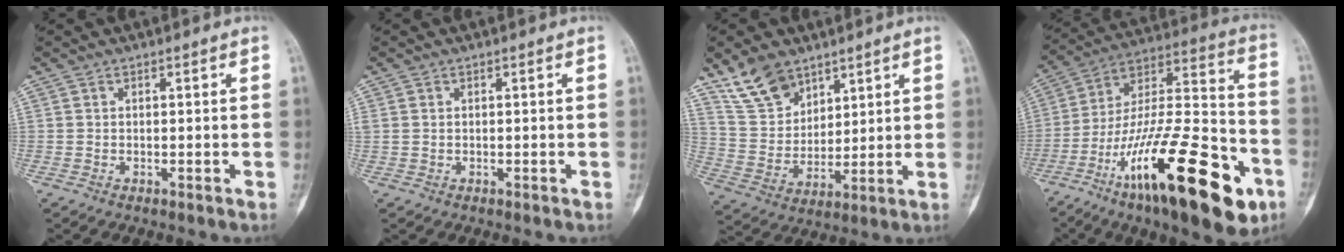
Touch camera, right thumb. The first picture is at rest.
{"total": 0.8, "force": [0.2, 0.4, 0.6], "torque": [-0.019, 0.008, 0.011]}
{"total": 11.0, "force": [8.1, 6.2, 4.1], "torque": [-0.061, -0.038, 0.169]}
{"total": 32.8, "force": [-14.8, 10.6, 27.3], "torque": [-0.426, 0.064, -0.236]}